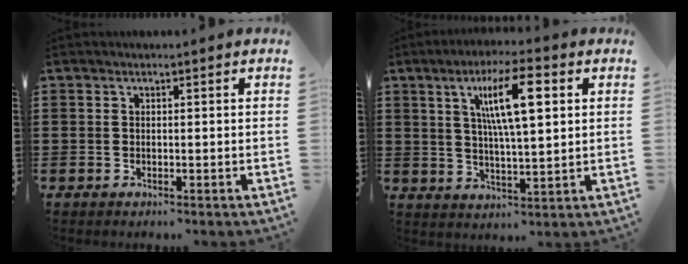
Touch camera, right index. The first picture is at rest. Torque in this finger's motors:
{"motor_torque": [1.67, 0.47, 0.89, 0.21]}